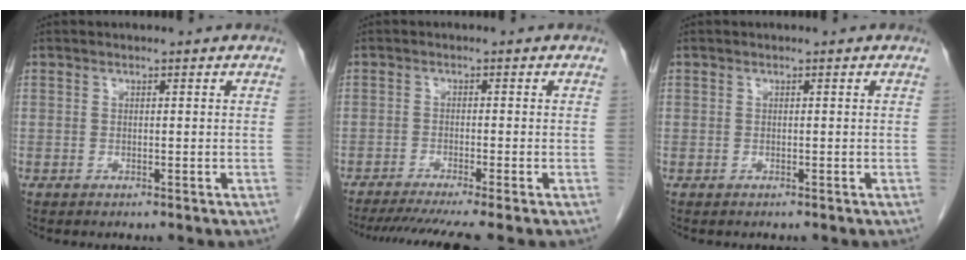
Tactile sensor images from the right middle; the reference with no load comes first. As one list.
[{"total": 8.2, "force": [-6.8, -1.1, 4.4], "torque": [-0.056, -0.020, -0.108]}, {"total": 0.9, "force": [-0.7, 0.5, -0.2], "torque": [-0.007, 0.002, -0.014]}]